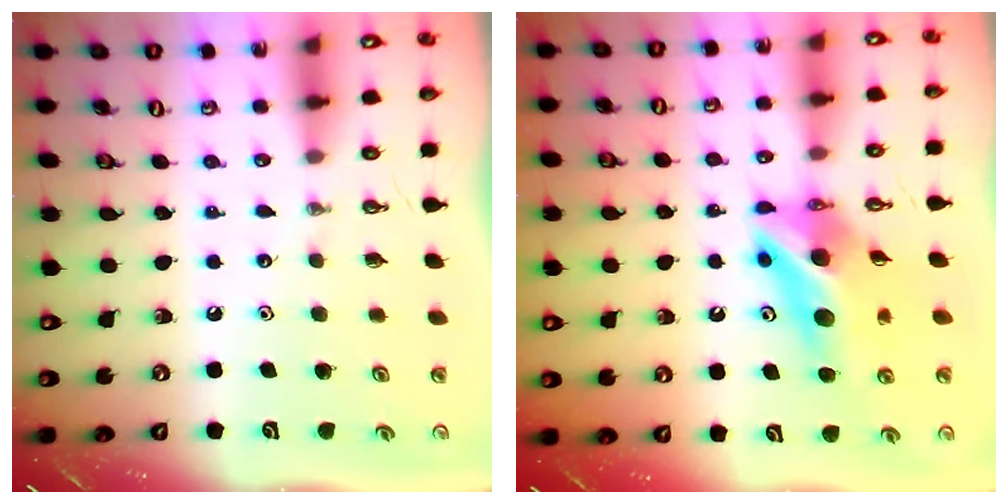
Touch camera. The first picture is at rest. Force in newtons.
{"total": 12.8, "press": 12.7, "slide": 1.3}